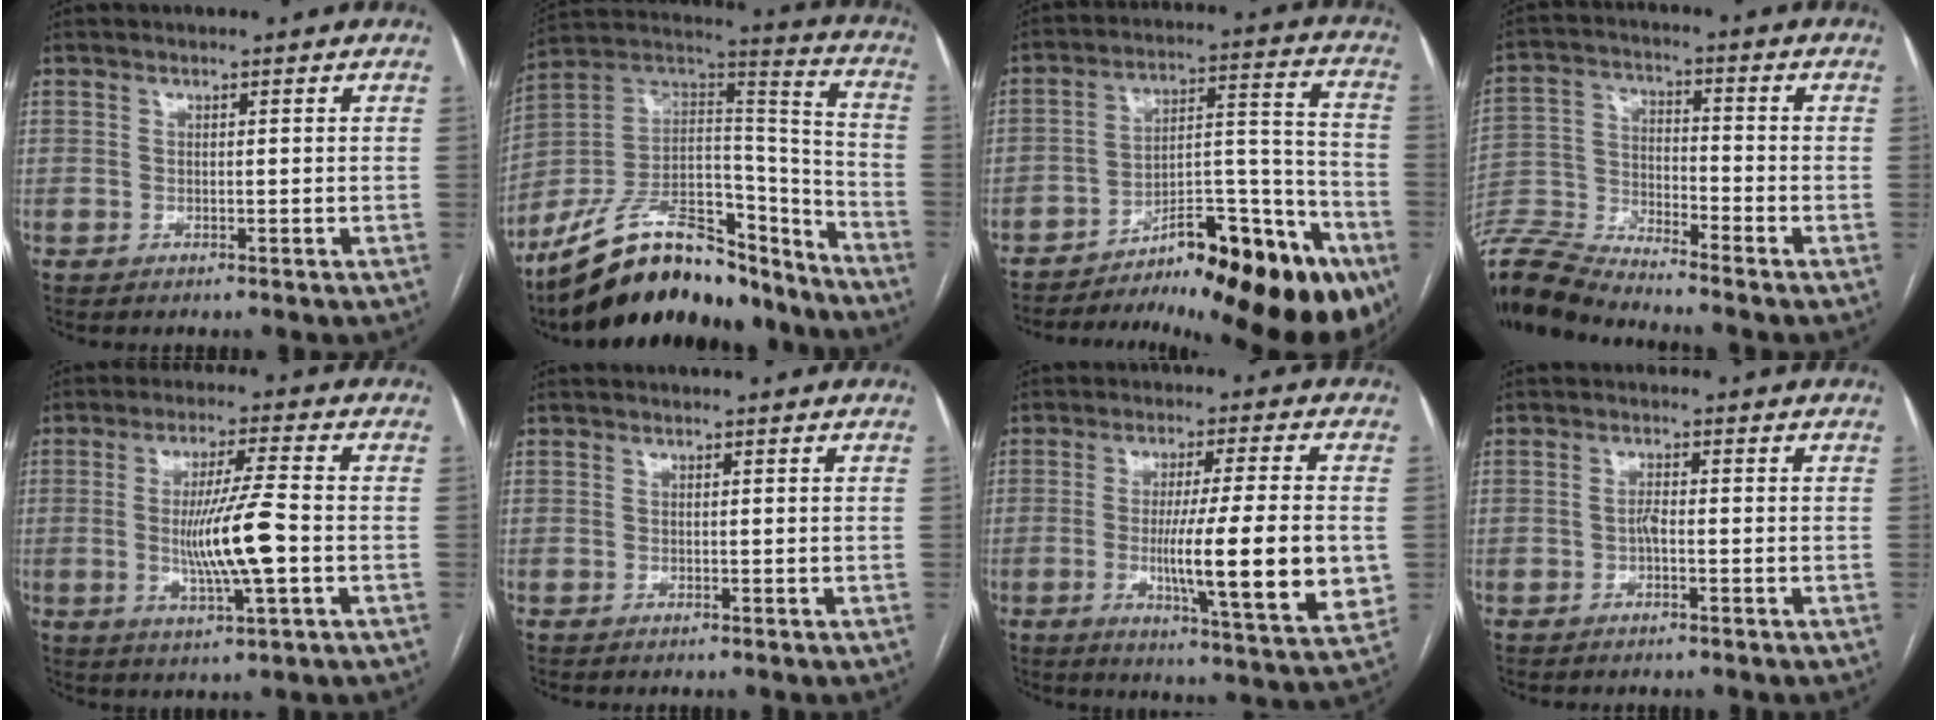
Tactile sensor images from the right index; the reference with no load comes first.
{"total": 25.2, "force": [-20.0, 9.2, 12.4], "torque": [-0.202, 0.035, -0.333]}
{"total": 23.7, "force": [-16.8, 5.2, 15.9], "torque": [-0.153, 0.031, -0.241]}
{"total": 10.8, "force": [-10.6, -0.4, 1.8], "torque": [-0.042, 0.008, -0.210]}
{"total": 10.1, "force": [-1.4, 0.1, 10.0], "torque": [-0.187, -0.009, -0.027]}
{"total": 0.0}
{"total": 16.5, "force": [-1.8, 0.6, 16.3], "torque": [-0.243, -0.025, -0.028]}
{"total": 1.5, "force": [-0.6, 0.4, 1.3], "torque": [-0.024, 0.003, -0.011]}